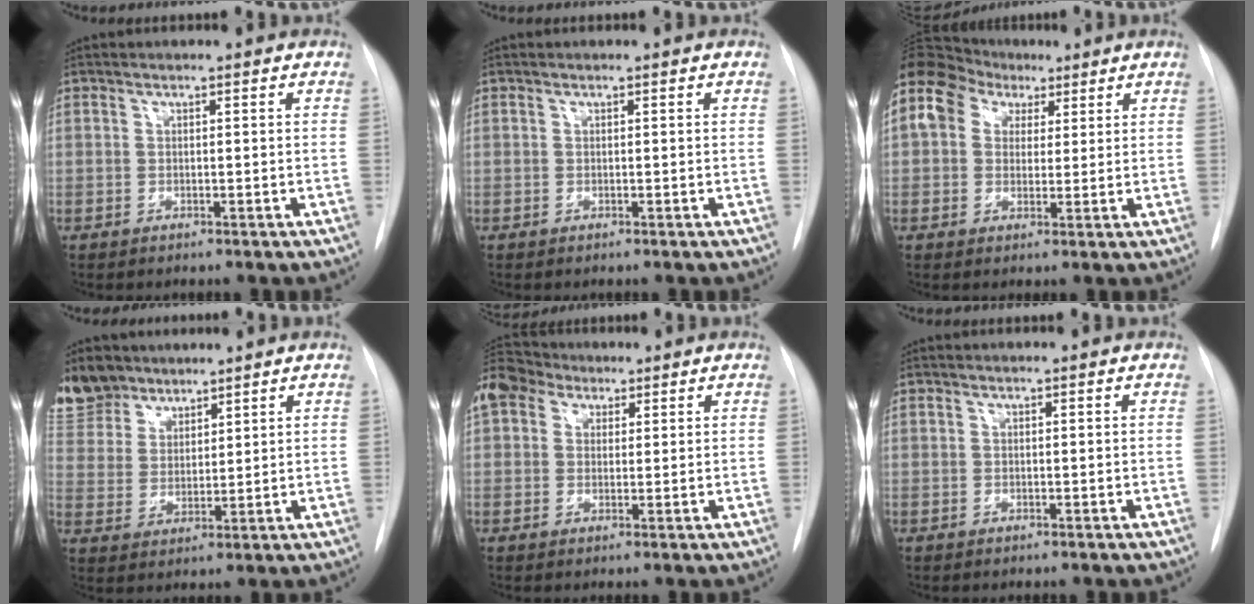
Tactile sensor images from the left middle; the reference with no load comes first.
{"total": 0.0}
{"total": 11.7, "force": [5.2, 8.7, 5.7], "torque": [-0.137, 0.063, 0.093]}
{"total": 11.0, "force": [8.9, 6.2, 2.1], "torque": [-0.055, 0.017, 0.184]}
{"total": 12.7, "force": [7.6, 8.7, 5.2], "torque": [-0.146, 0.065, 0.143]}
{"total": 0.0}